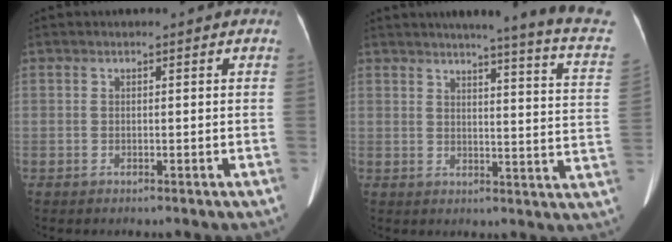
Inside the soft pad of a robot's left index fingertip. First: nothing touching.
{"total": 16.8, "force": [14.6, -1.5, 8.2], "torque": [-0.111, -0.095, 0.150]}